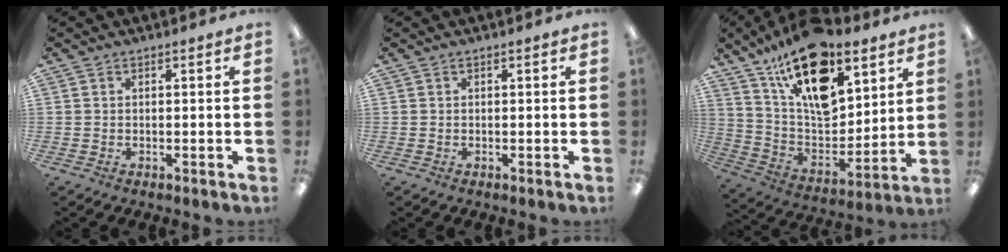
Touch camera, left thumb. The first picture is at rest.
{"total": 0.0}
{"total": 21.2, "force": [12.8, 10.4, 13.4], "torque": [-0.234, -0.073, 0.225]}